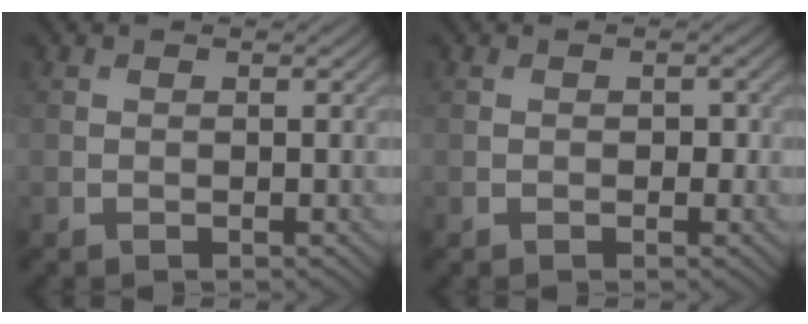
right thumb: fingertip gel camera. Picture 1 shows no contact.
{"total": 1.0, "force": [-0.1, 0.8, 0.6], "torque": [-0.008, -0.007, -0.002]}